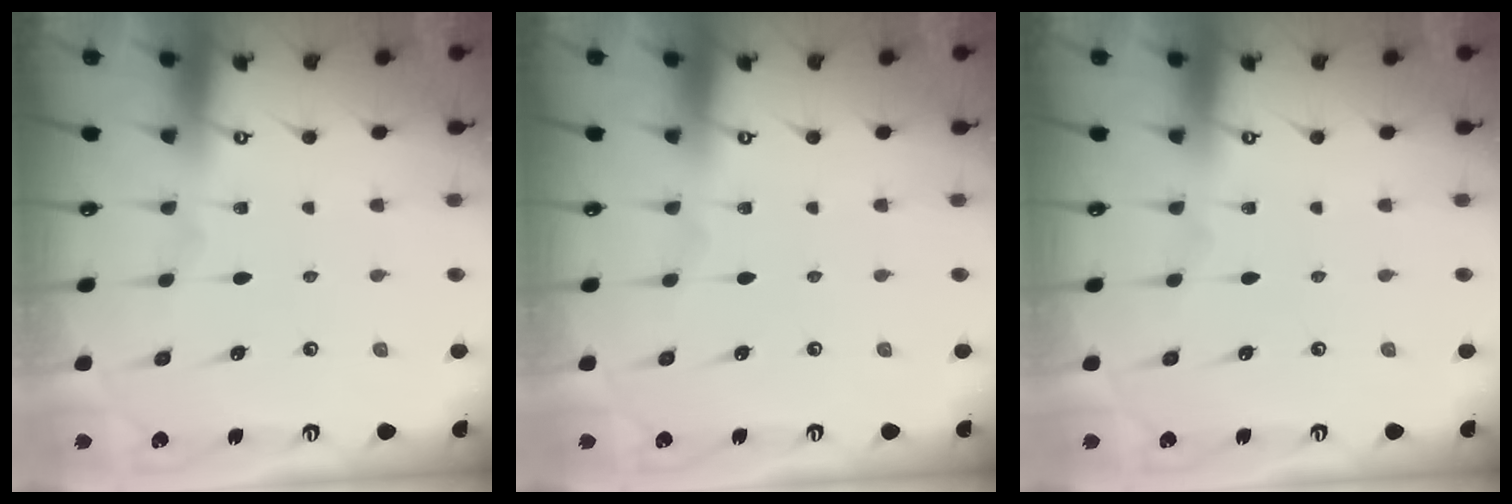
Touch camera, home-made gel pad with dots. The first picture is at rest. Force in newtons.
{"total": 0.0}
{"total": 0.0}